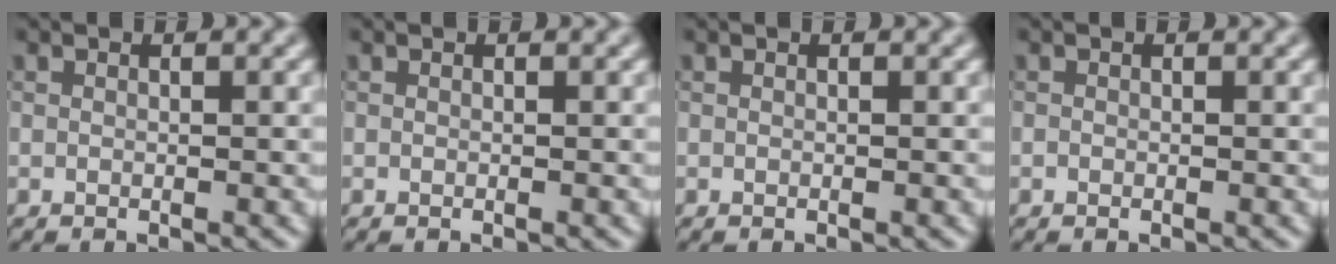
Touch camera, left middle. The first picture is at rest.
{"total": 0.0}
{"total": 0.0}
{"total": 0.0}